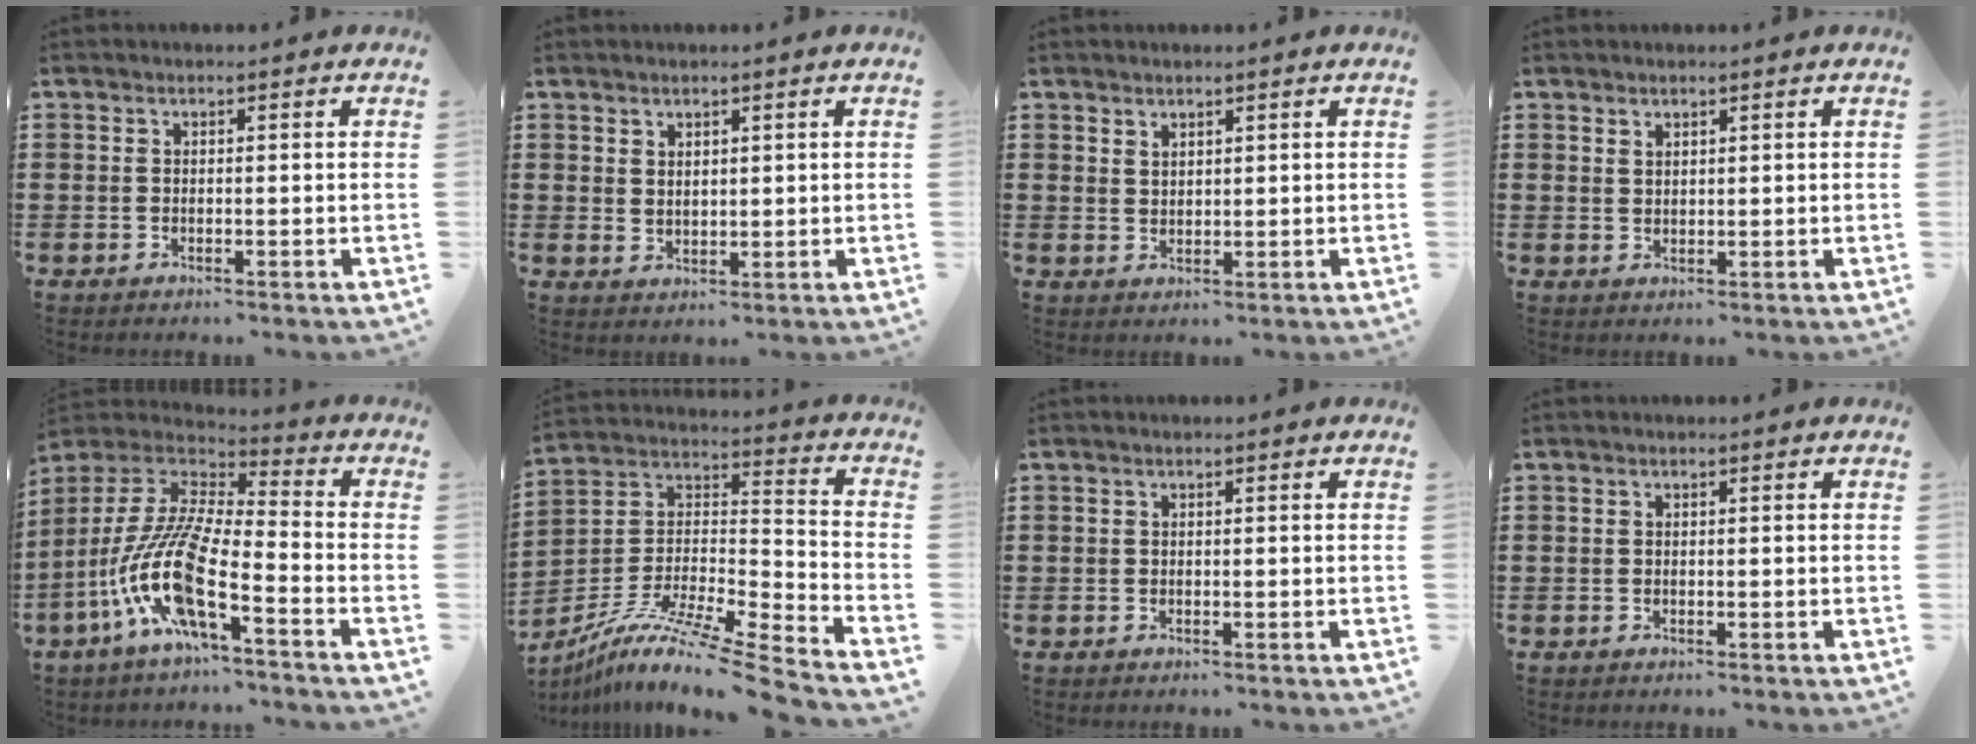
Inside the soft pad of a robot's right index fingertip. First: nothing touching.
{"total": 2.0, "force": [1.7, 0.9, 0.2], "torque": [-0.007, 0.003, 0.035]}
{"total": 1.8, "force": [1.6, 0.7, 0.0], "torque": [-0.003, 0.004, 0.032]}
{"total": 1.5, "force": [1.3, 0.6, 0.2], "torque": [-0.005, 0.003, 0.026]}
{"total": 12.9, "force": [-6.7, 2.5, 10.8], "torque": [-0.251, -0.022, -0.143]}
{"total": 10.7, "force": [-8.8, -0.1, 6.1], "torque": [-0.109, -0.002, -0.174]}
{"total": 0.0}
{"total": 0.0}